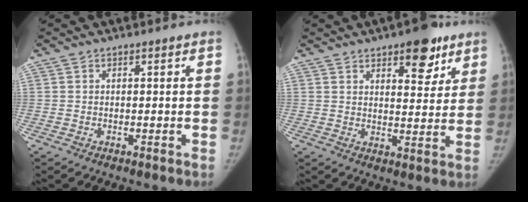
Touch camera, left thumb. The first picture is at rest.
{"total": 9.7, "force": [5.9, 4.3, 6.4], "torque": [-0.055, -0.030, 0.081]}